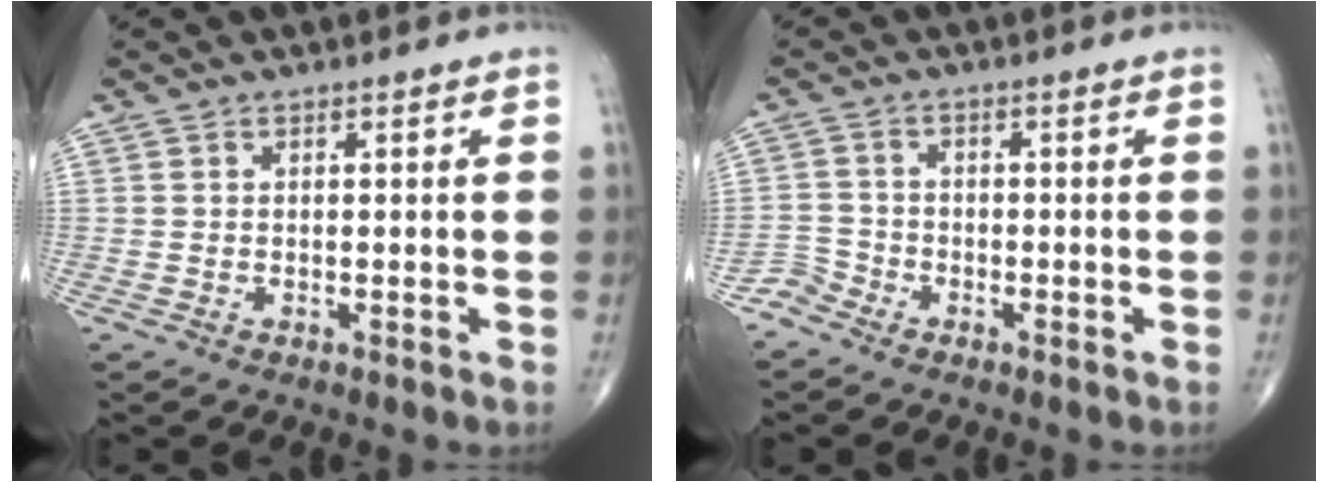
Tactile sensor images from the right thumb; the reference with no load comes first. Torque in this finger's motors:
{"motor_torque": [0.37, -0.31, -0.24, -0.35, -0.06]}